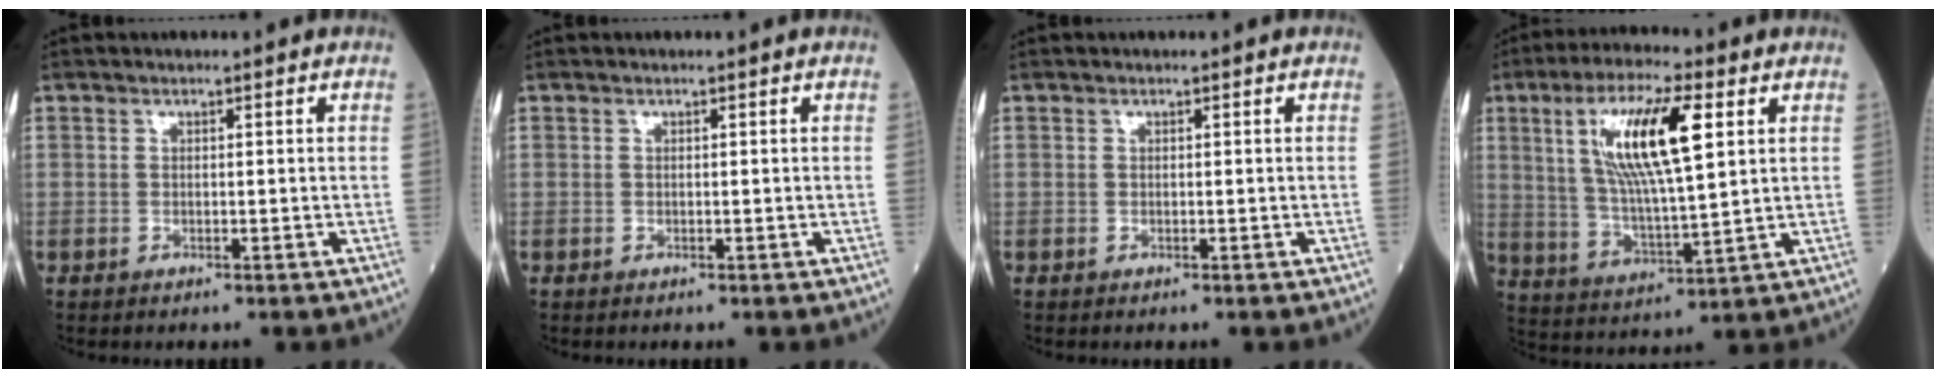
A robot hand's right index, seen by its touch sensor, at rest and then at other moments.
{"total": 0.0}
{"total": 0.0}
{"total": 14.4, "force": [4.6, 2.4, 13.4], "torque": [-0.262, 0.009, 0.085]}